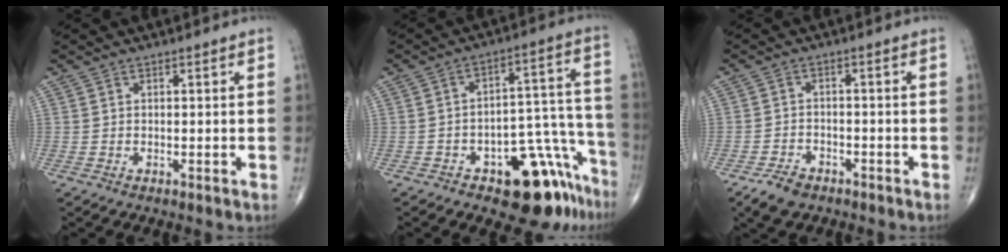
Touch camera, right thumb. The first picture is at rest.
{"total": 15.4, "force": [-9.5, 7.1, 9.8], "torque": [-0.066, 0.099, -0.130]}
{"total": 4.8, "force": [-3.3, 2.8, 2.0], "torque": [-0.035, 0.010, -0.057]}